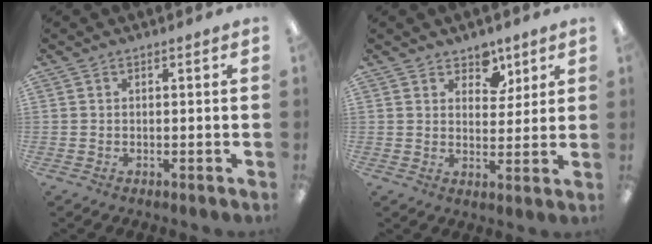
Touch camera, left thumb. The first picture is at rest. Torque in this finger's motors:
{"motor_torque": [0.42, 0.29, 0.51, -0.32, 0.01]}